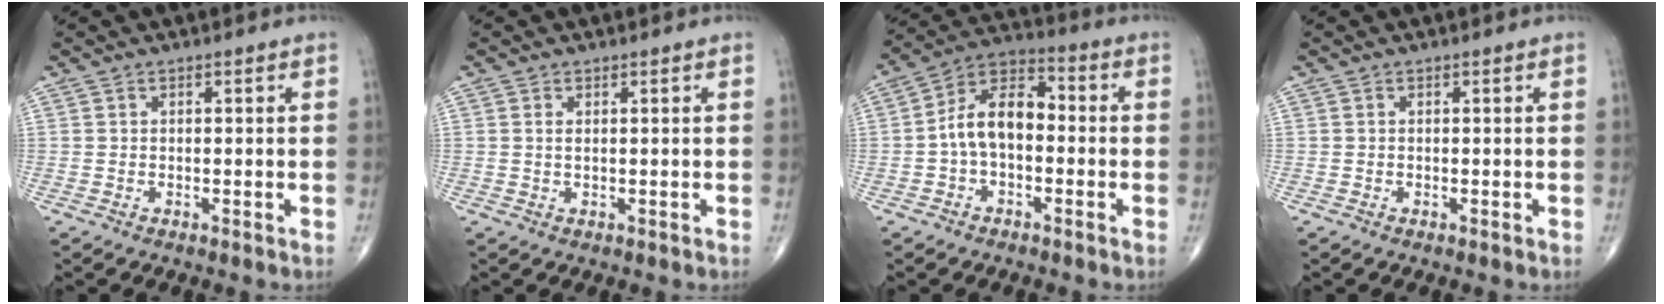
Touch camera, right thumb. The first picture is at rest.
{"total": 0.9, "force": [0.2, 0.3, 0.8], "torque": [-0.017, 0.000, 0.006]}
{"total": 10.5, "force": [-1.1, 6.3, 8.3], "torque": [-0.132, 0.041, -0.033]}
{"total": 0.0}